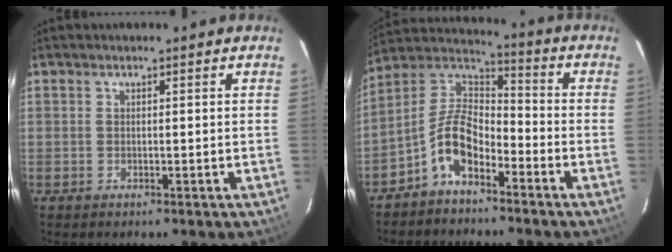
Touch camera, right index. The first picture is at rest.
{"total": 9.9, "force": [-5.5, 4.7, 6.7], "torque": [-0.148, 0.021, -0.111]}